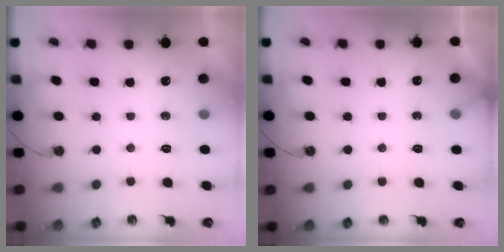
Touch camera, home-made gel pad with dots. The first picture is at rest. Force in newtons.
{"total": 1.7, "press": 1.7, "slide": 0.1}